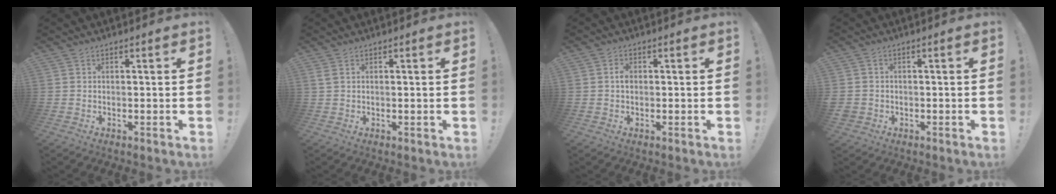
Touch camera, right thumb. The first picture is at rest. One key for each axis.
{"total": 1.5, "fx": 0.7, "fy": 0.1, "fz": 1.3, "tx": -0.027, "ty": 0.000, "tz": 0.013}
{"total": 2.1, "fx": -0.1, "fy": 1.5, "fz": 1.4, "tx": -0.010, "ty": 0.001, "tz": -0.007}
{"total": 2.2, "fx": -0.5, "fy": 2.1, "fz": 0.6, "tx": -0.010, "ty": 0.003, "tz": -0.007}